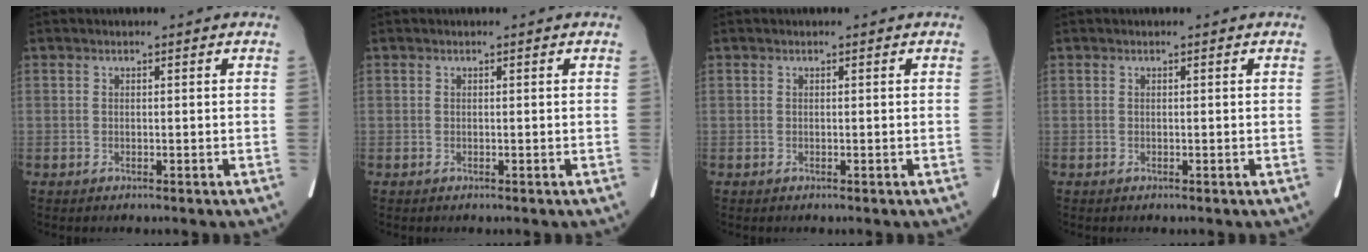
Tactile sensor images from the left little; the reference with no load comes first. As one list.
[{"total": 0.0}, {"total": 0.0}, {"total": 0.0}]